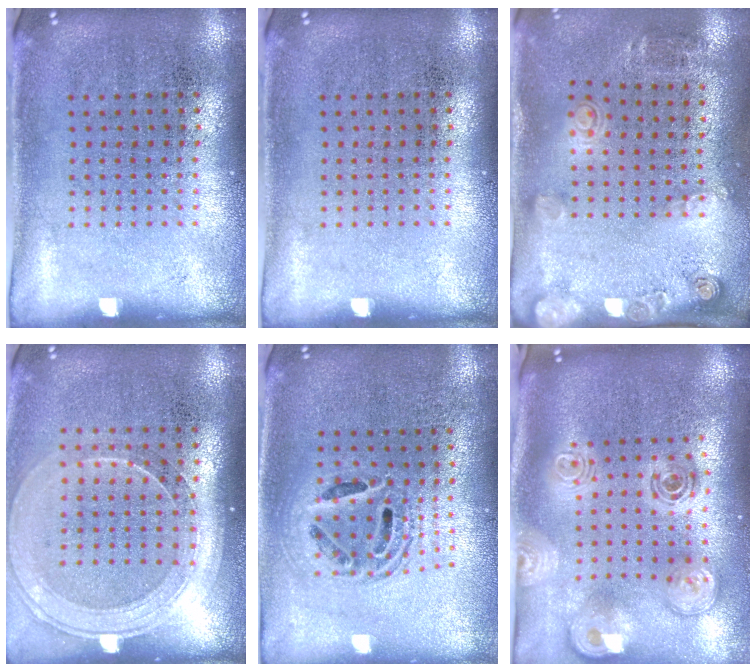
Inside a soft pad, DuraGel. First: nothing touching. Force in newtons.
{"total": 0.0}
{"total": 1.9, "press": 1.3, "slide": 1.4}
{"total": 1.7, "press": 1.5, "slide": 0.7}
{"total": 1.6, "press": 1.4, "slide": 0.9}
{"total": 2.9, "press": 2.1, "slide": 2.1}